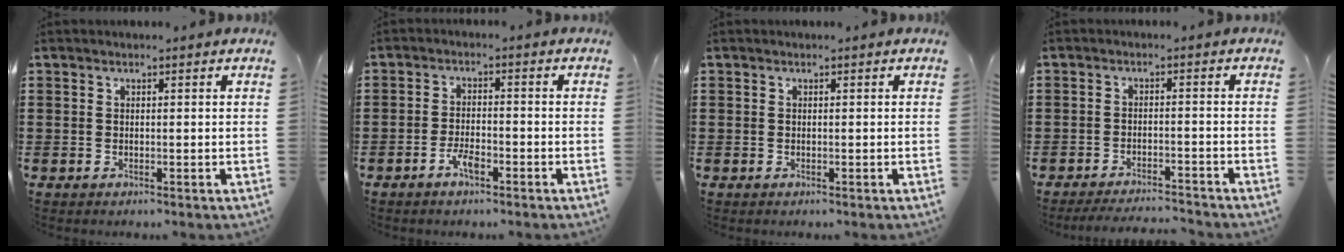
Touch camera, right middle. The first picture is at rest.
{"total": 3.3, "force": [-2.0, 1.0, 2.5], "torque": [-0.056, -0.001, -0.041]}
{"total": 0.0}
{"total": 3.4, "force": [-3.3, 0.1, 0.7], "torque": [-0.013, 0.002, -0.067]}